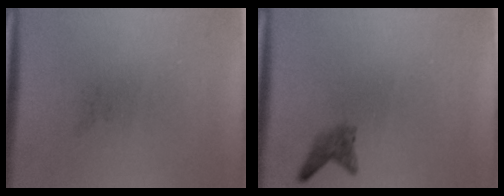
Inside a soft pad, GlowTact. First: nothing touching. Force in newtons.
{"total": 1.6}